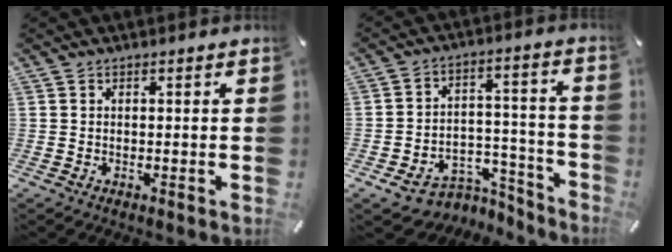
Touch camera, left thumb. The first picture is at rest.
{"total": 8.7, "force": [-3.7, 7.3, 2.9], "torque": [-0.026, 0.020, -0.052]}